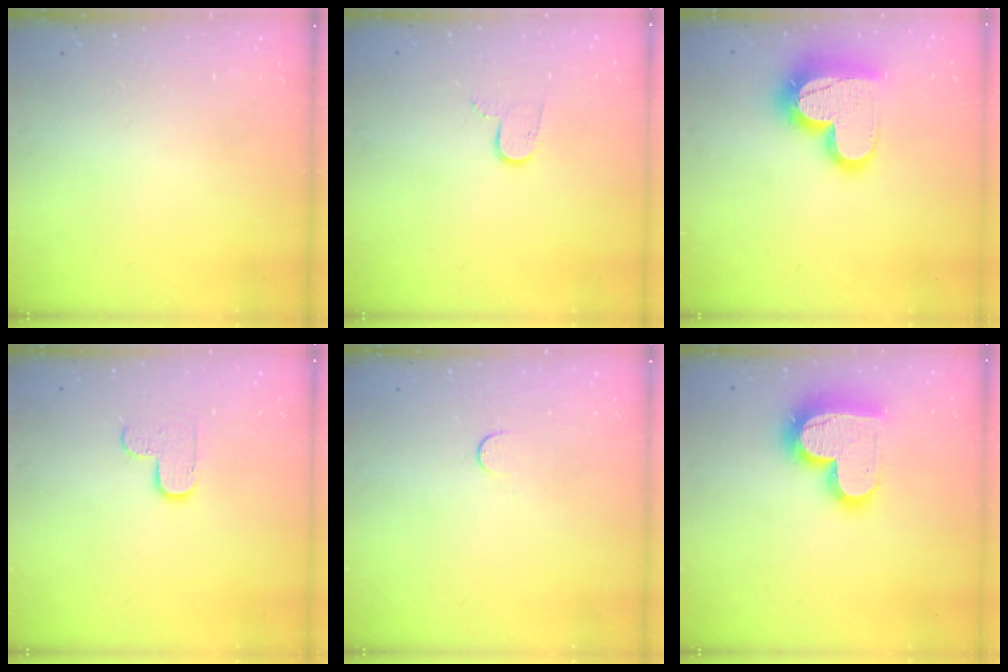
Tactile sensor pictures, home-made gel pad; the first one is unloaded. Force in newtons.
{"total": 6.4, "press": 6.3, "slide": 0.6}
{"total": 18.9, "press": 18.9, "slide": 1.4}
{"total": 6.2, "press": 6.2, "slide": 0.3}
{"total": 3.3, "press": 3.2, "slide": 0.3}
{"total": 18.8, "press": 18.7, "slide": 1.6}